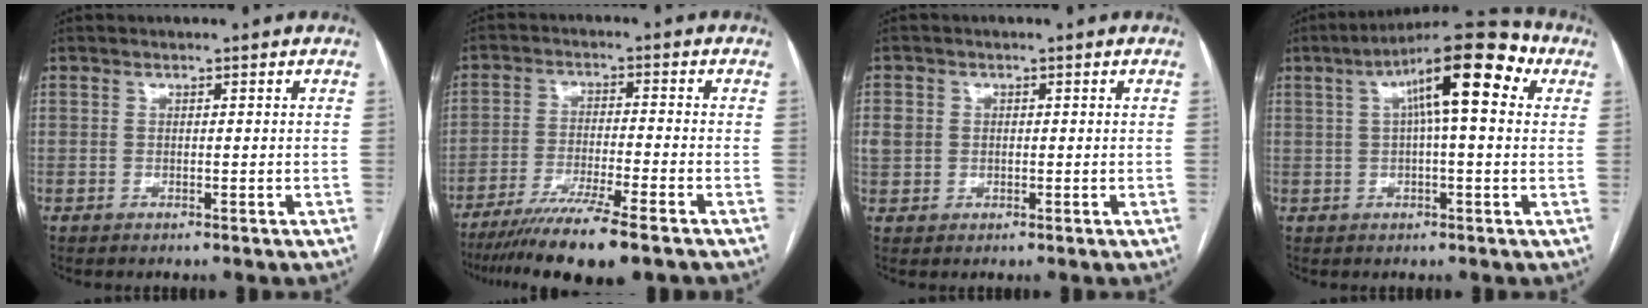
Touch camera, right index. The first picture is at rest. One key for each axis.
{"total": 12.2, "fx": -9.3, "fy": -0.4, "fz": 7.9, "tx": -0.124, "ty": -0.032, "tz": -0.150}
{"total": 3.3, "fx": 0.4, "fy": 3.0, "fz": 1.3, "tx": -0.030, "ty": 0.012, "tz": 0.013}
{"total": 13.3, "fx": 4.3, "fy": 2.6, "fz": 12.4, "tx": -0.192, "ty": 0.046, "tz": 0.059}